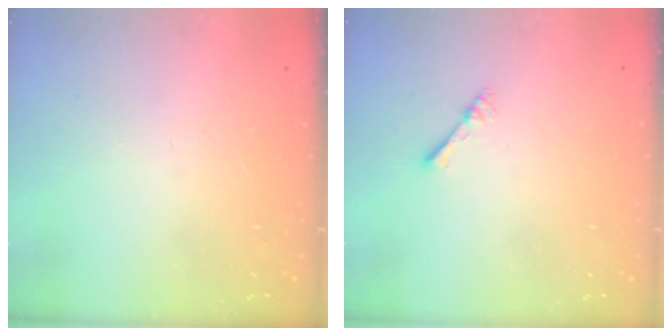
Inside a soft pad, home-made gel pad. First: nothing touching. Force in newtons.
{"total": 1.0, "press": 1.0, "slide": 0.3}